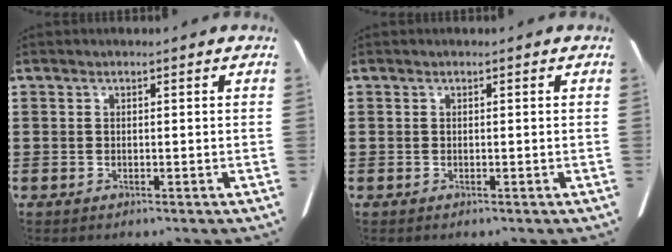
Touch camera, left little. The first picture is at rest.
{"total": 0.0}